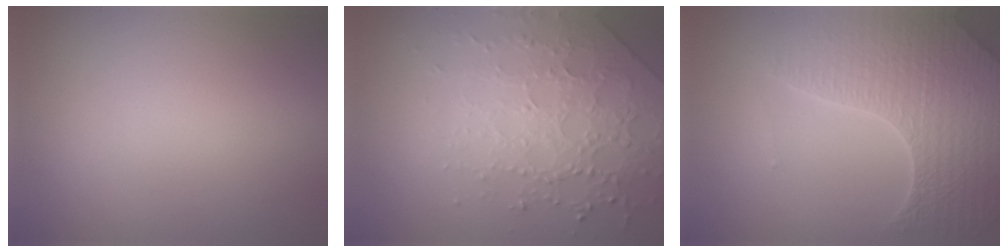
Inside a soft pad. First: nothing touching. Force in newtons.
{"total": 4.2, "press": 4.1, "slide": 0.7}
{"total": 8.1, "press": 5.7, "slide": 5.7}